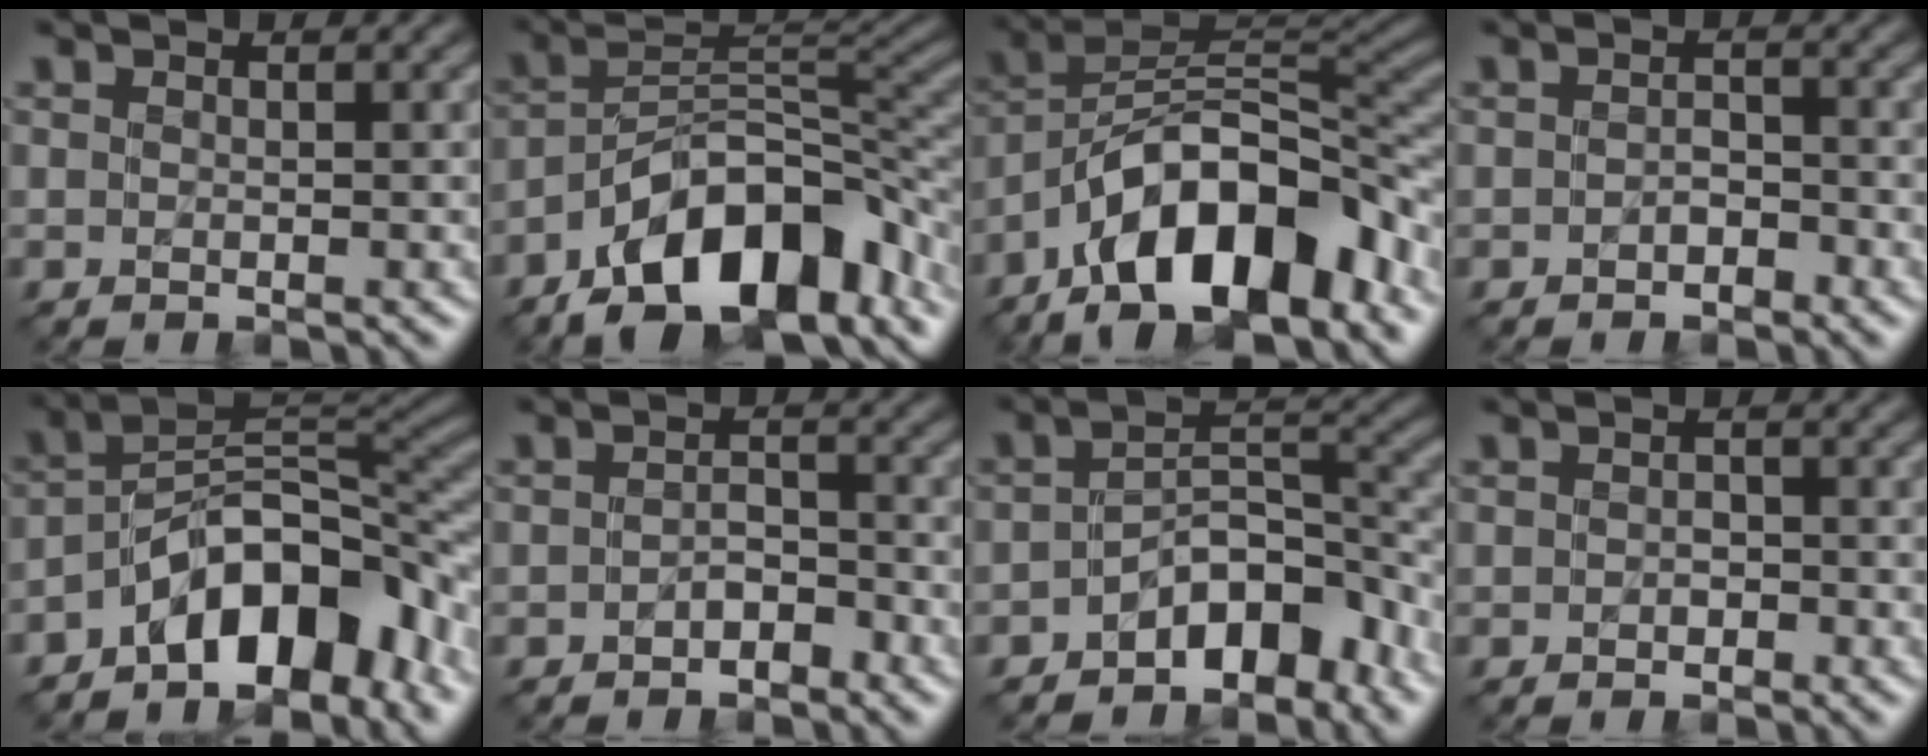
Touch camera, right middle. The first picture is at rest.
{"total": 12.3, "force": [-7.4, 5.0, 8.3], "torque": [-0.127, 0.006, -0.139]}
{"total": 13.7, "force": [-7.8, 5.9, 9.5], "torque": [-0.146, 0.022, -0.148]}
{"total": 1.3, "force": [-0.7, 0.8, 0.7], "torque": [-0.012, 0.005, -0.016]}
{"total": 9.6, "force": [-5.3, 3.9, 7.0], "torque": [-0.090, 0.021, -0.103]}
{"total": 1.8, "force": [-1.1, 1.0, 1.1], "torque": [-0.018, 0.008, -0.022]}
{"total": 6.0, "force": [-3.6, 2.9, 3.8], "torque": [-0.046, 0.010, -0.069]}
{"total": 0.9, "force": [-0.3, 0.7, 0.5], "torque": [-0.008, 0.001, -0.007]}